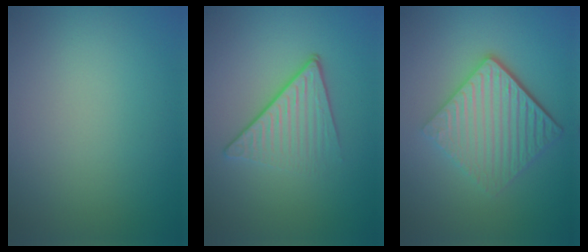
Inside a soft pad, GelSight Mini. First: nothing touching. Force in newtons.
{"total": 4.2, "press": 2.7, "slide": 3.2}
{"total": 5.9, "press": 4.0, "slide": 4.3}